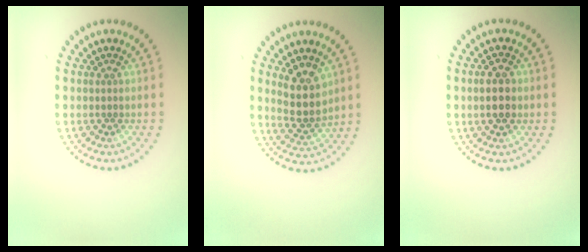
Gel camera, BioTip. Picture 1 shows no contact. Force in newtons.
{"total": 4.3, "press": 3.9, "slide": 1.7}
{"total": 3.4, "press": 3.4, "slide": 0.3}